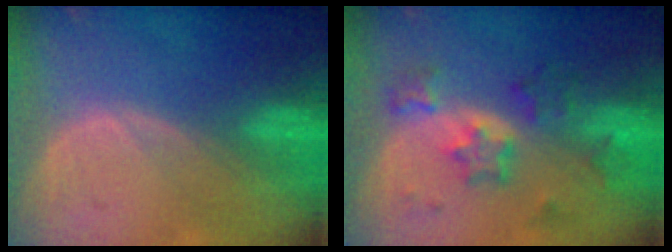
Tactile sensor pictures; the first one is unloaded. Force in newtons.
{"total": 6.8, "press": 6.6, "slide": 1.5}